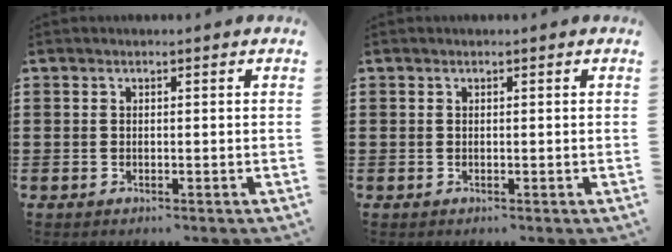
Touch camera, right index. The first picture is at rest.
{"total": 0.0}